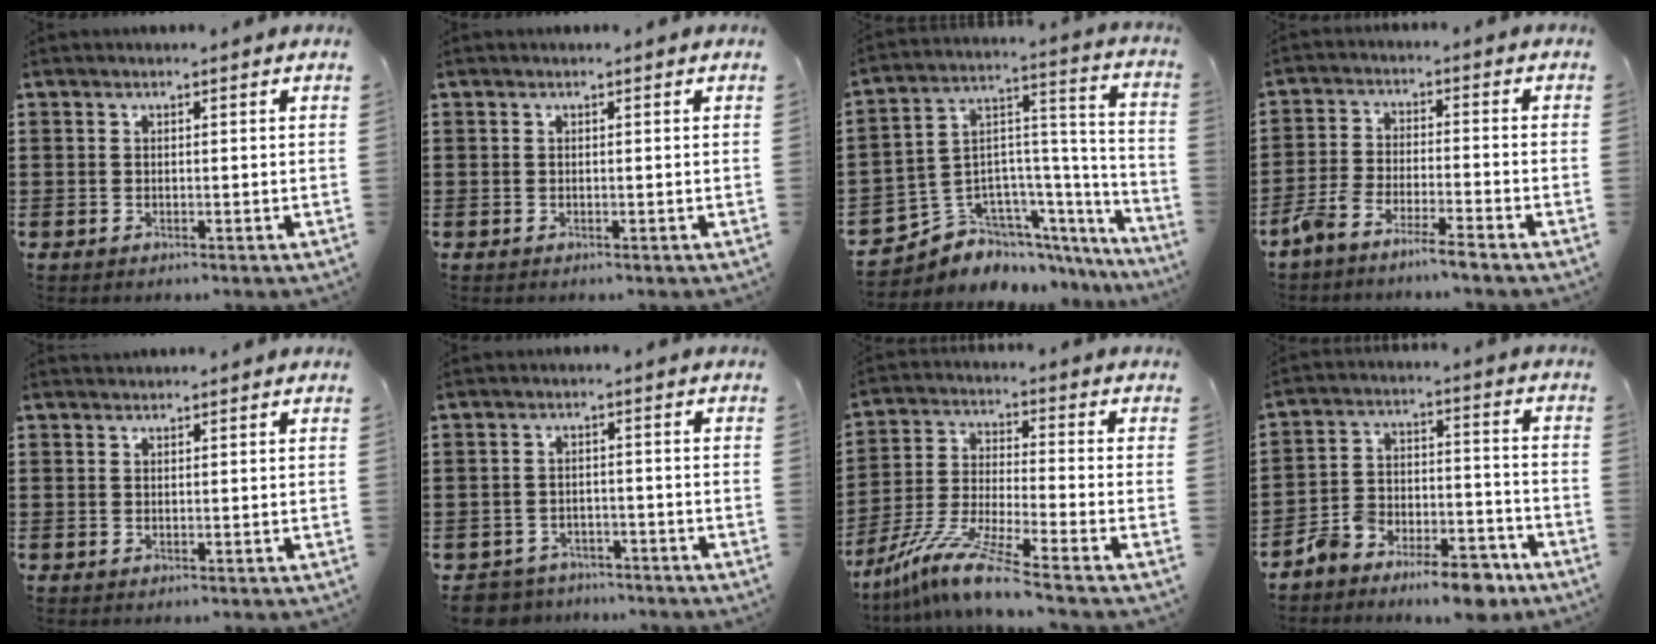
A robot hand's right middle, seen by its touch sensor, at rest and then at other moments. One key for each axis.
{"total": 0.0}
{"total": 6.2, "fx": -4.6, "fy": 4.2, "fz": 0.1, "tx": -0.022, "ty": -0.011, "tz": -0.086}
{"total": 5.0, "fx": -4.8, "fy": -0.2, "fz": 1.6, "tx": -0.046, "ty": -0.009, "tz": -0.097}
{"total": 0.7, "fx": 0.7, "fy": 0.1, "fz": 0.0, "tx": -0.002, "ty": -0.001, "tz": 0.013}
{"total": 3.5, "fx": -3.4, "fy": 0.8, "fz": -0.2, "tx": -0.013, "ty": -0.002, "tz": -0.077}
{"total": 9.6, "fx": -7.7, "fy": 0.0, "fz": 5.7, "tx": -0.126, "ty": -0.007, "tz": -0.158}
{"total": 9.1, "fx": -8.5, "fy": 2.0, "fz": 2.3, "tx": -0.040, "ty": 0.030, "tz": -0.165}